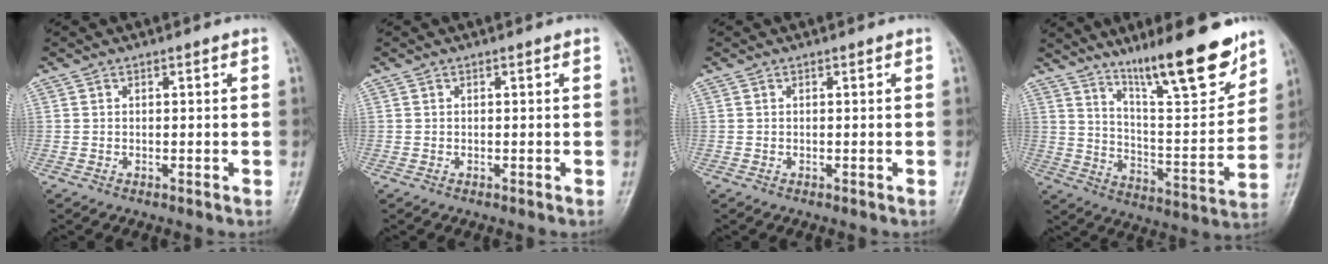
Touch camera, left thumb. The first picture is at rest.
{"total": 0.0}
{"total": 0.0}
{"total": 18.6, "force": [13.2, 3.8, 12.6], "torque": [-0.160, -0.083, 0.219]}